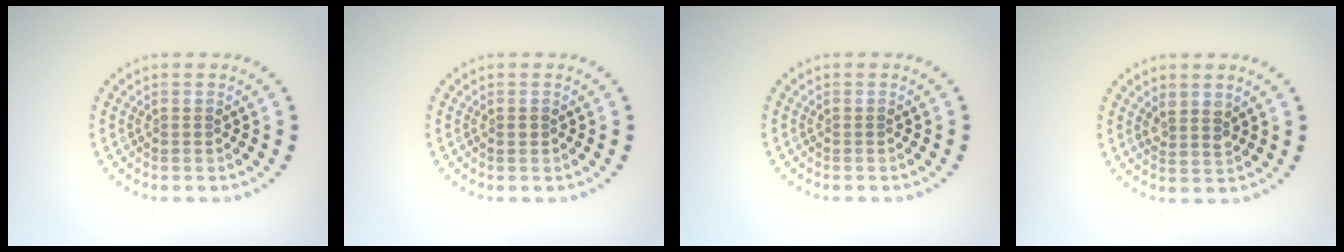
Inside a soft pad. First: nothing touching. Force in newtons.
{"total": 0.6, "press": 0.6, "slide": 0.0}
{"total": 0.0}
{"total": 1.7, "press": 1.5, "slide": 0.8}